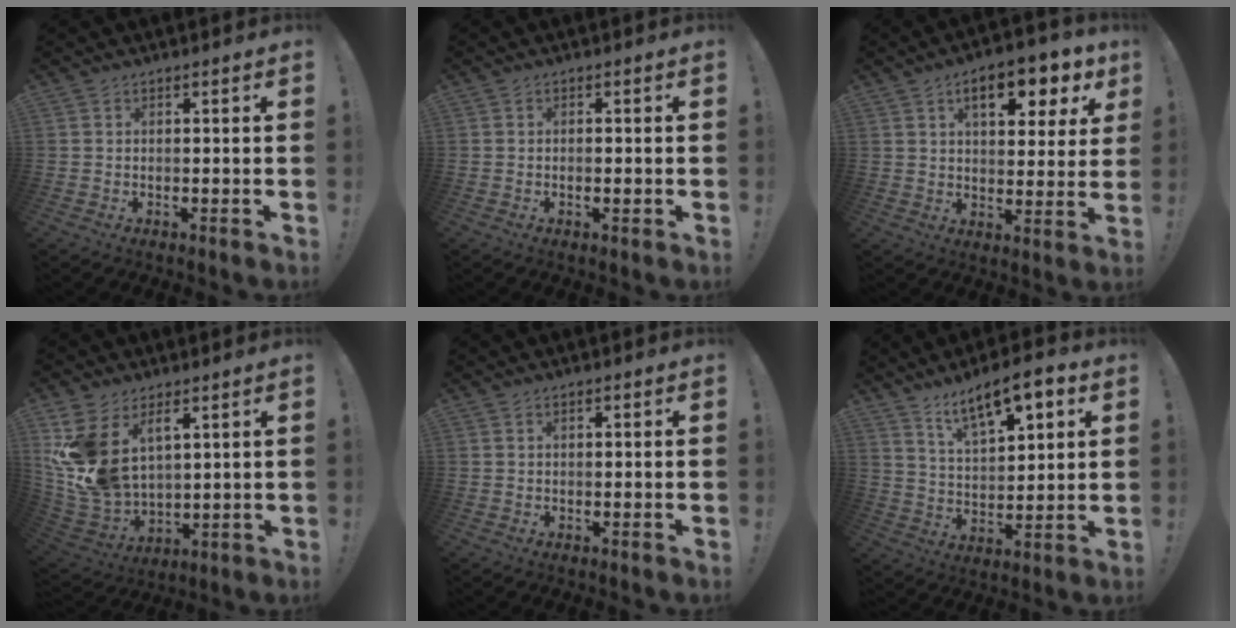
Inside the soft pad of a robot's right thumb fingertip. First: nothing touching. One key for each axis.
{"total": 1.4, "fx": -0.4, "fy": 0.5, "fz": 1.2, "tx": -0.018, "ty": 0.002, "tz": -0.007}
{"total": 12.1, "fx": 5.7, "fy": 5.1, "fz": 9.4, "tx": -0.127, "ty": -0.023, "tz": 0.088}
{"total": 14.1, "fx": 6.2, "fy": 9.0, "fz": 9.0, "tx": -0.195, "ty": -0.046, "tz": 0.118}
{"total": 0.7, "fx": 0.1, "fy": 0.4, "fz": 0.5, "tx": -0.002, "ty": 0.000, "tz": 0.000}
{"total": 12.9, "fx": 8.1, "fy": 4.8, "fz": 8.8, "tx": -0.130, "ty": -0.049, "tz": 0.134}